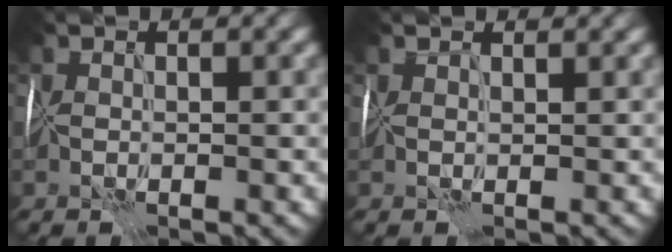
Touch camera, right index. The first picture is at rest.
{"total": 2.2, "force": [1.8, 0.7, 1.0], "torque": [-0.010, 0.014, 0.011]}